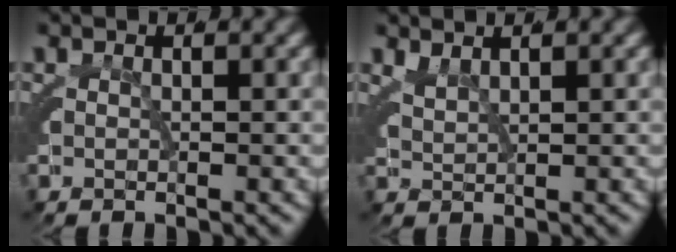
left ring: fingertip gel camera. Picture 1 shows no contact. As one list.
[{"total": 1.5, "force": [1.4, -0.4, 0.4], "torque": [-0.006, -0.003, 0.034]}]